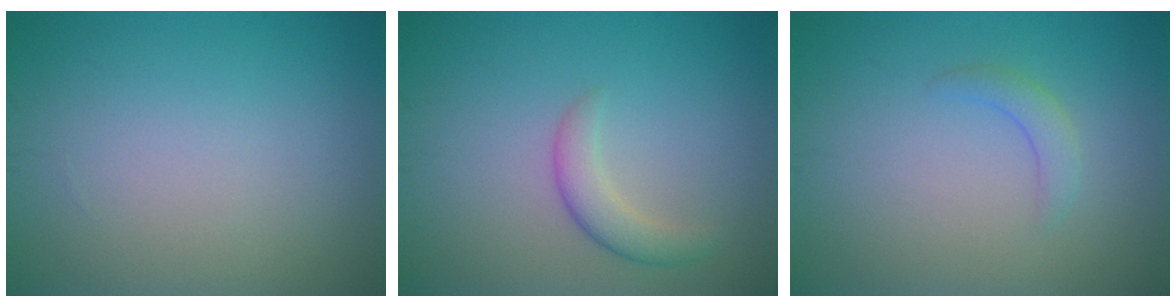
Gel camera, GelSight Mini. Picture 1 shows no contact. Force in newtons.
{"total": 2.3, "press": 2.3, "slide": 0.1}
{"total": 1.5, "press": 1.5, "slide": 0.2}